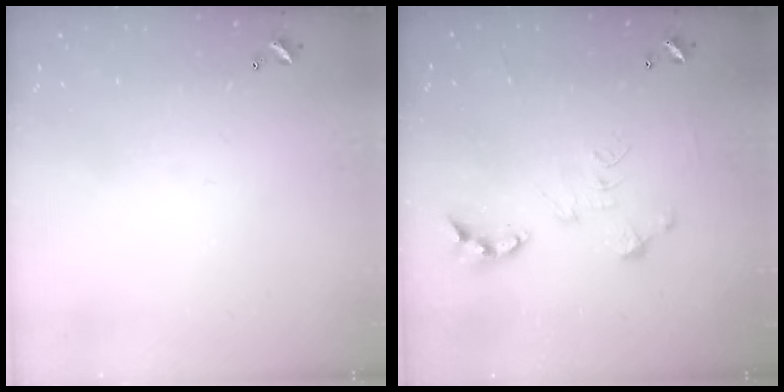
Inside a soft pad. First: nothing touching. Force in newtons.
{"total": 0.0}